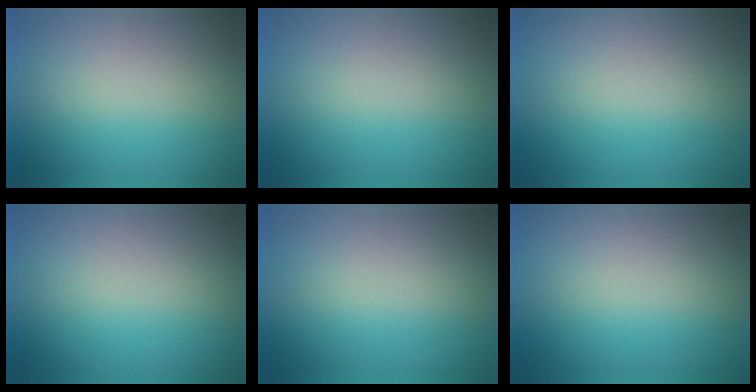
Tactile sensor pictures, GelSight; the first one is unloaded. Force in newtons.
{"total": 2.3}
{"total": 2.6}
{"total": 3.7}
{"total": 3.6}
{"total": 3.1}